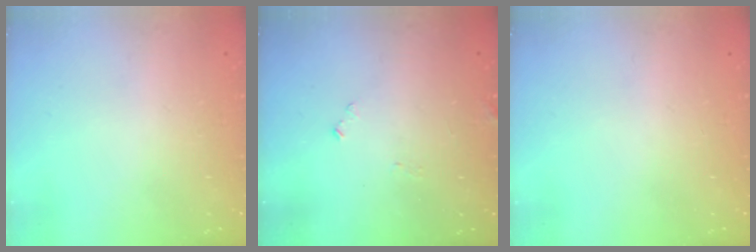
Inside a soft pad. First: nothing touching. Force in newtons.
{"total": 6.6, "press": 6.6, "slide": 0.3}
{"total": 0.0}